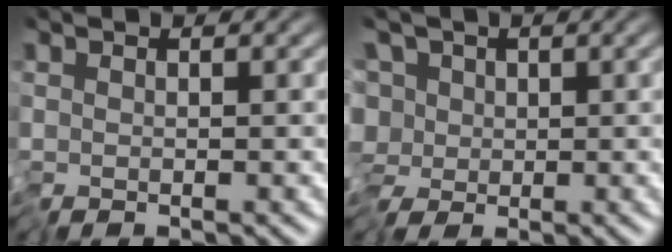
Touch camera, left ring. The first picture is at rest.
{"total": 6.1, "force": [-0.7, 4.7, 3.8], "torque": [-0.051, 0.020, -0.044]}